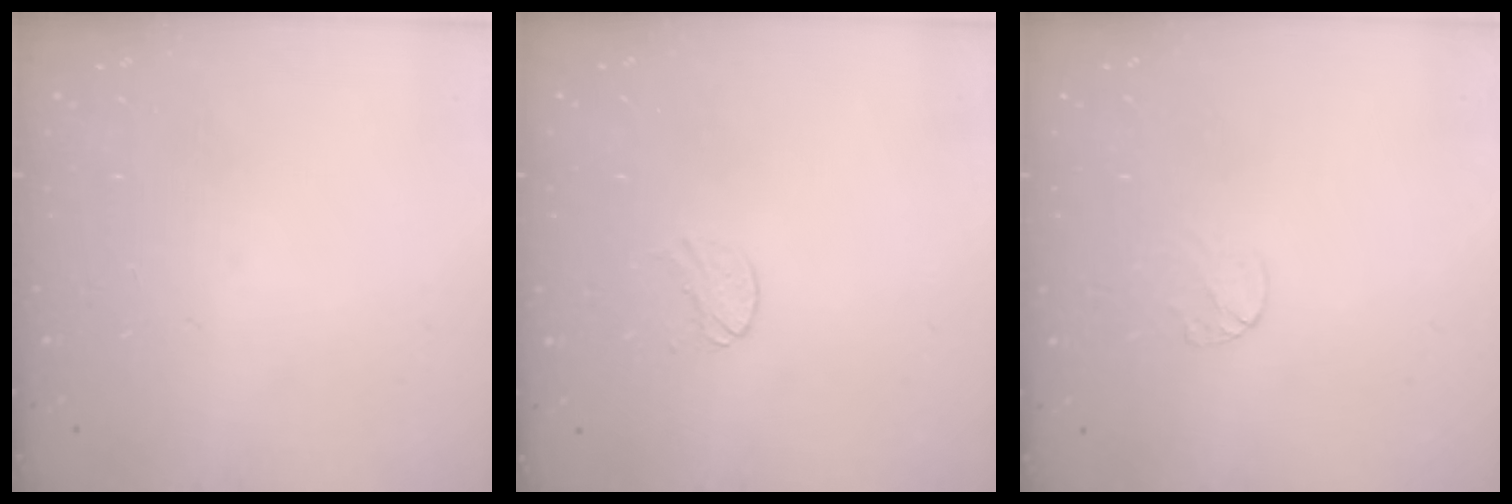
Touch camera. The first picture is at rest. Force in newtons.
{"total": 4.4, "press": 4.4, "slide": 0.4}
{"total": 4.0, "press": 4.0, "slide": 0.4}